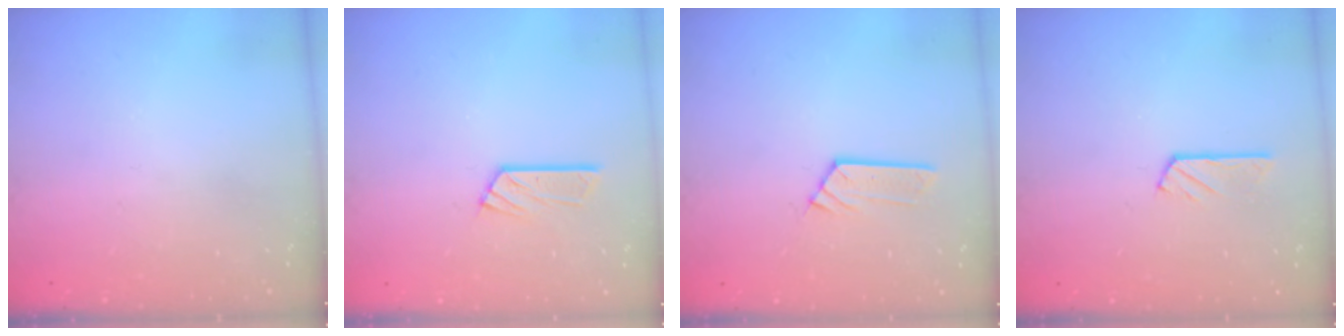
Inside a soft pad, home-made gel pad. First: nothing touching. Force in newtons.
{"total": 6.9, "press": 6.9, "slide": 0.6}
{"total": 4.1, "press": 4.1, "slide": 0.1}
{"total": 3.1, "press": 3.1, "slide": 0.3}